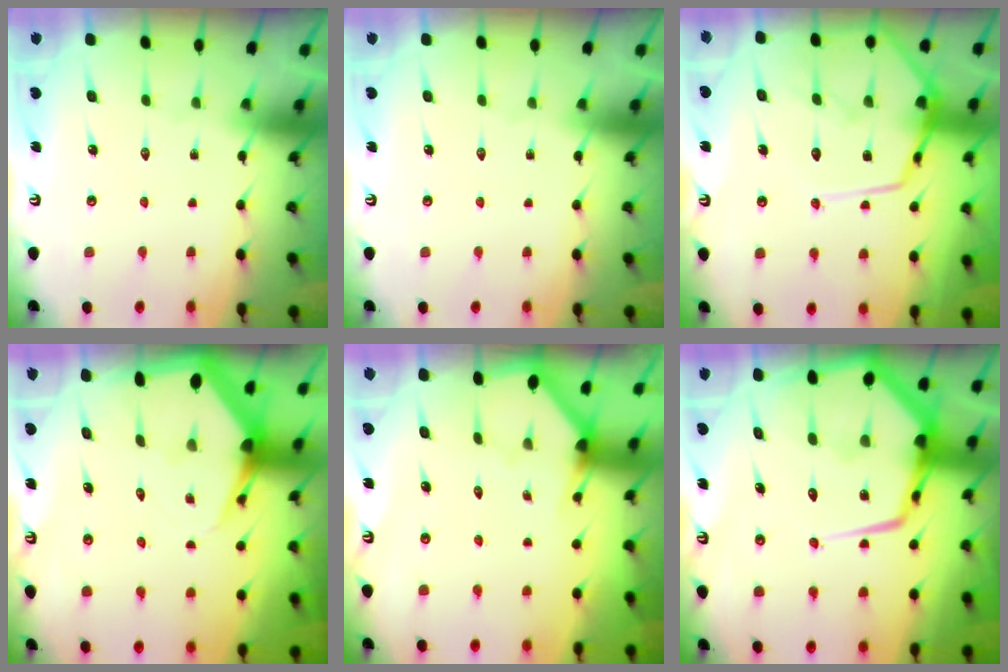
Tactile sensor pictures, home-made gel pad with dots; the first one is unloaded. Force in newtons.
{"total": 0.0}
{"total": 13.8, "press": 13.8, "slide": 1.0}
{"total": 5.3, "press": 5.3, "slide": 0.7}
{"total": 3.3, "press": 3.2, "slide": 0.3}
{"total": 17.0, "press": 16.9, "slide": 1.8}